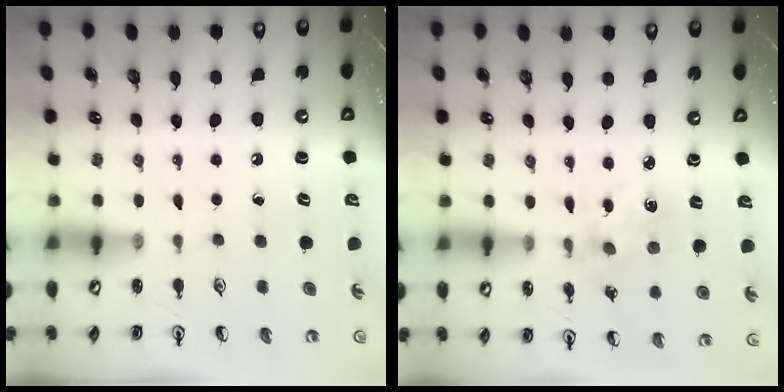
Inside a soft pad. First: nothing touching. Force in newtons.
{"total": 2.3, "press": 2.3, "slide": 0.5}